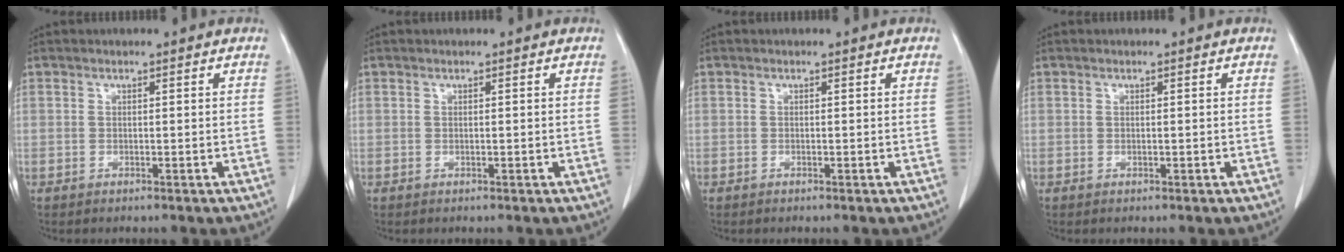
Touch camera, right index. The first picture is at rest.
{"total": 0.0}
{"total": 0.0}
{"total": 0.0}